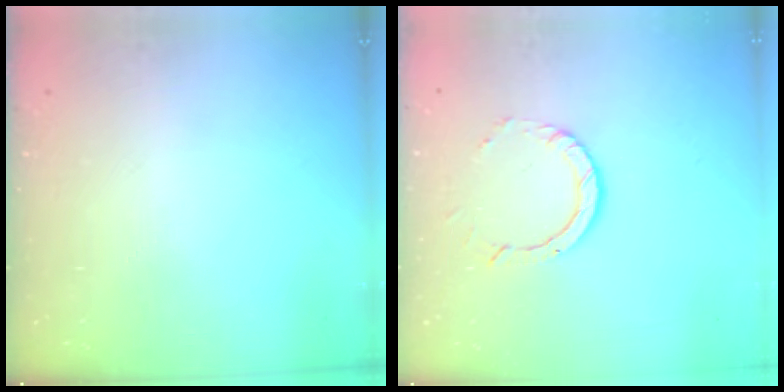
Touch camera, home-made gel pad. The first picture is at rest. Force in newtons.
{"total": 4.7, "press": 4.7, "slide": 0.4}